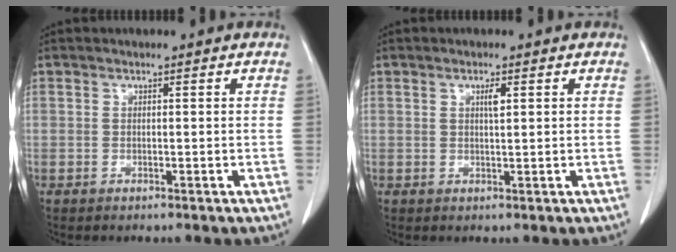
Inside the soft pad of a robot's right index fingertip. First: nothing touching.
{"total": 1.5, "force": [0.6, 0.2, 1.4], "torque": [-0.026, 0.000, 0.010]}